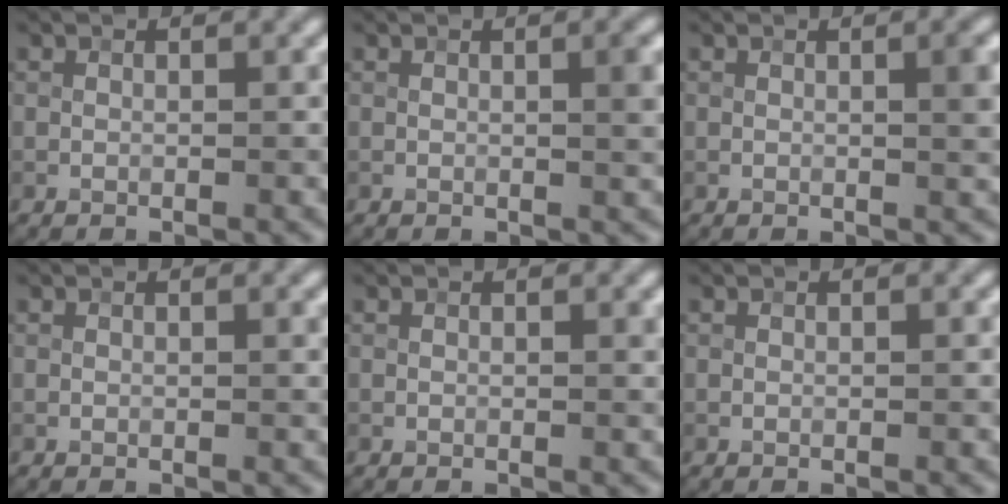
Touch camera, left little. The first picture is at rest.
{"total": 2.3, "force": [0.3, 0.5, 2.2], "torque": [-0.026, 0.004, 0.001]}
{"total": 2.4, "force": [0.3, 0.5, 2.4], "torque": [-0.028, 0.004, 0.002]}
{"total": 0.0}
{"total": 0.0}
{"total": 0.0}